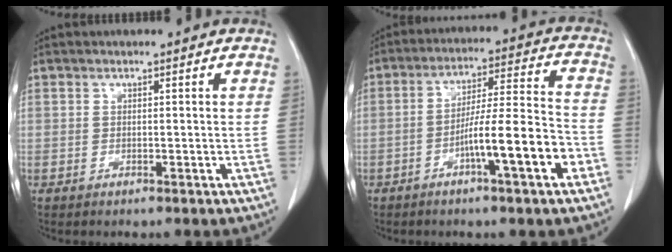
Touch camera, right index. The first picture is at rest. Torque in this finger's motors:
{"motor_torque": [1.31, -0.82, 0.50, 0.11]}